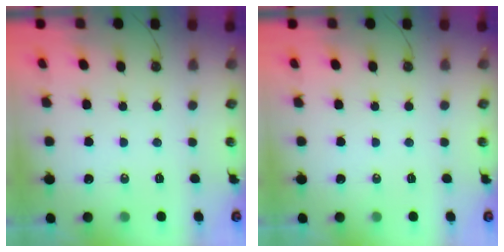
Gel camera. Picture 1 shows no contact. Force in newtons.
{"total": 0.0}